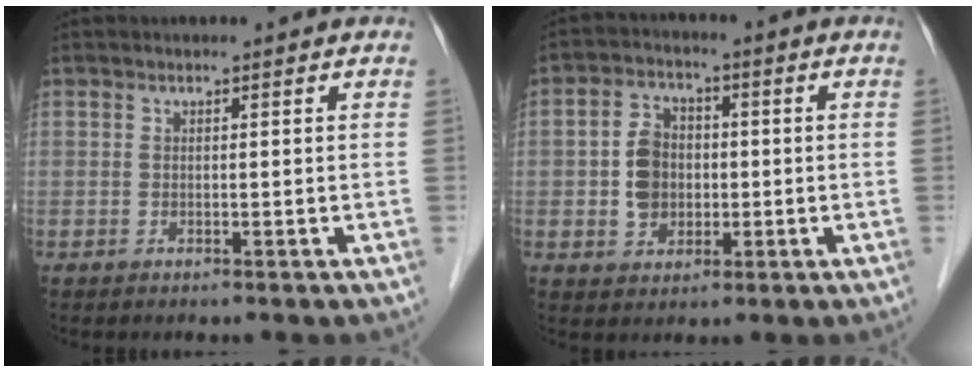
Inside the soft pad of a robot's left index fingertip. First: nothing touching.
{"total": 6.4, "force": [-0.5, 5.0, 3.9], "torque": [-0.085, 0.015, -0.006]}